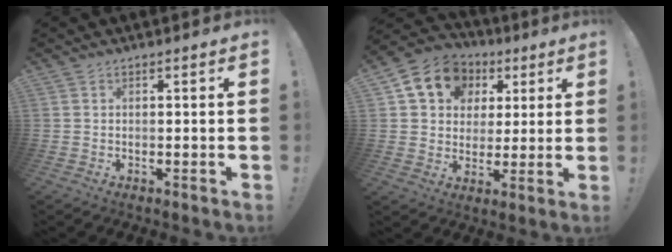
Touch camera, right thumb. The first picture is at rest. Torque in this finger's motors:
{"motor_torque": [0.63, 0.63, 0.05, 0.03, 0.02]}